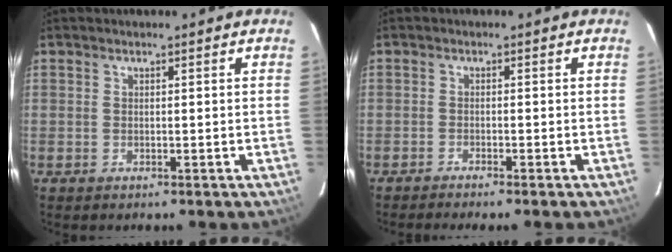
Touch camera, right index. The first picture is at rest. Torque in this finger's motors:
{"motor_torque": [0.88, -0.95, 0.36, 0.05]}